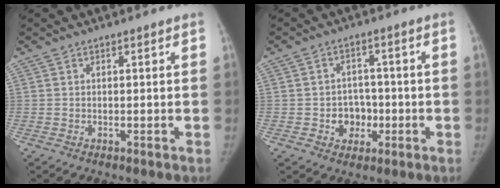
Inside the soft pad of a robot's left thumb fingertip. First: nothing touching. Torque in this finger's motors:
{"motor_torque": [-0.22, 0.33, 0.32, -0.11, 0.01]}